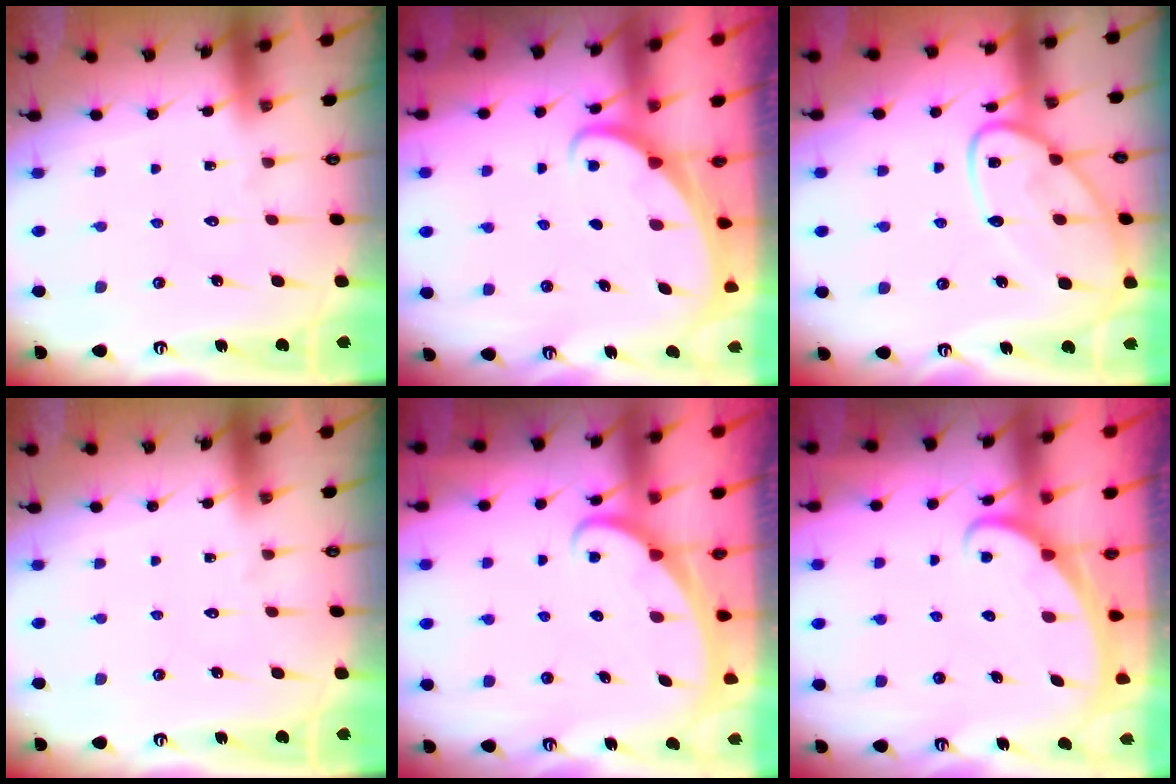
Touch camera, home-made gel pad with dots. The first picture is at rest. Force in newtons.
{"total": 1.6, "press": 1.6, "slide": 0.1}
{"total": 14.0, "press": 14.0, "slide": 1.2}
{"total": 0.0}
{"total": 2.2, "press": 2.2, "slide": 0.1}
{"total": 2.2, "press": 2.2, "slide": 0.1}